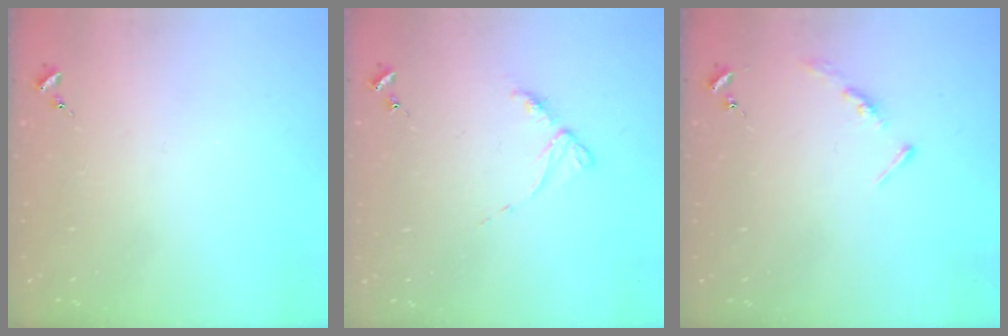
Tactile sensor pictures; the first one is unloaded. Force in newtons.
{"total": 5.2, "press": 5.1, "slide": 0.6}
{"total": 3.5, "press": 3.5, "slide": 0.3}